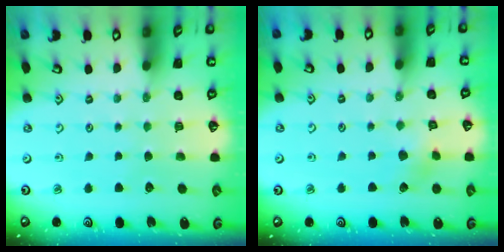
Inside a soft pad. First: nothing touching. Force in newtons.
{"total": 4.7, "press": 4.6, "slide": 0.4}